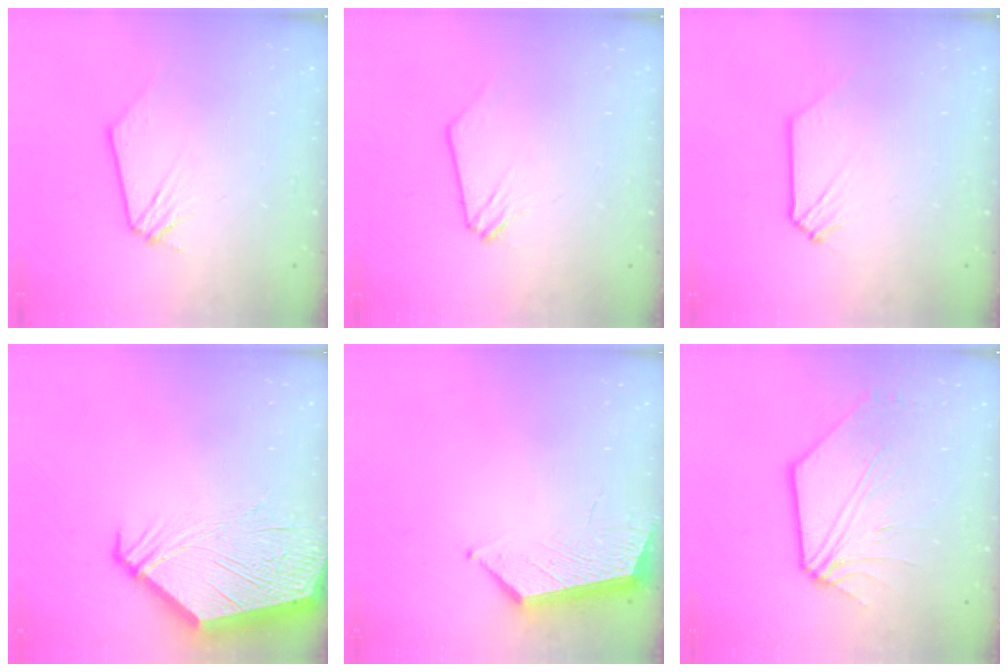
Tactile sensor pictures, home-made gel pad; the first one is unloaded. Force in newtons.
{"total": 0.0}
{"total": 0.0}
{"total": 15.9, "press": 15.7, "slide": 2.1}
{"total": 6.6, "press": 6.6, "slide": 0.4}
{"total": 9.5, "press": 9.4, "slide": 1.2}